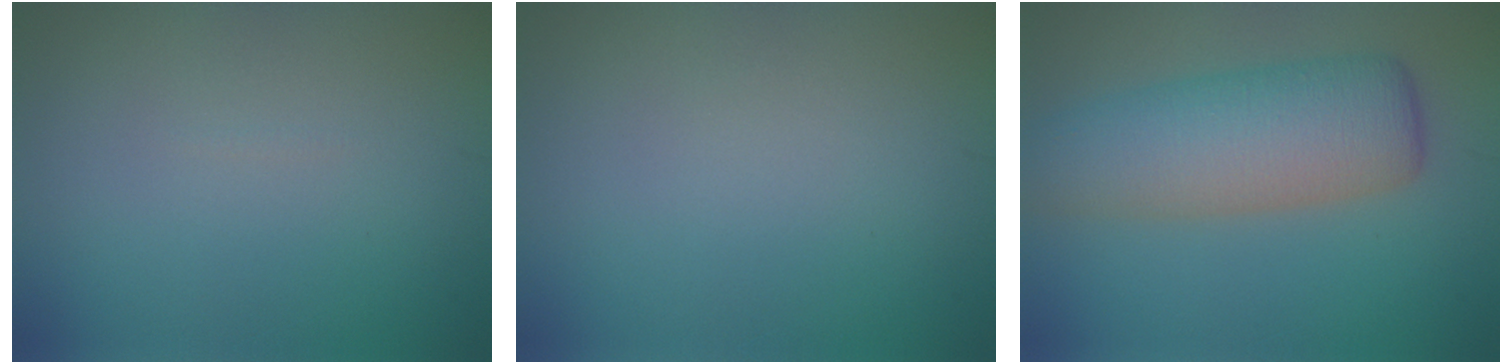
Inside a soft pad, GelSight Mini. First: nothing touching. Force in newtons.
{"total": 0.0}
{"total": 6.8, "press": 6.8, "slide": 0.5}